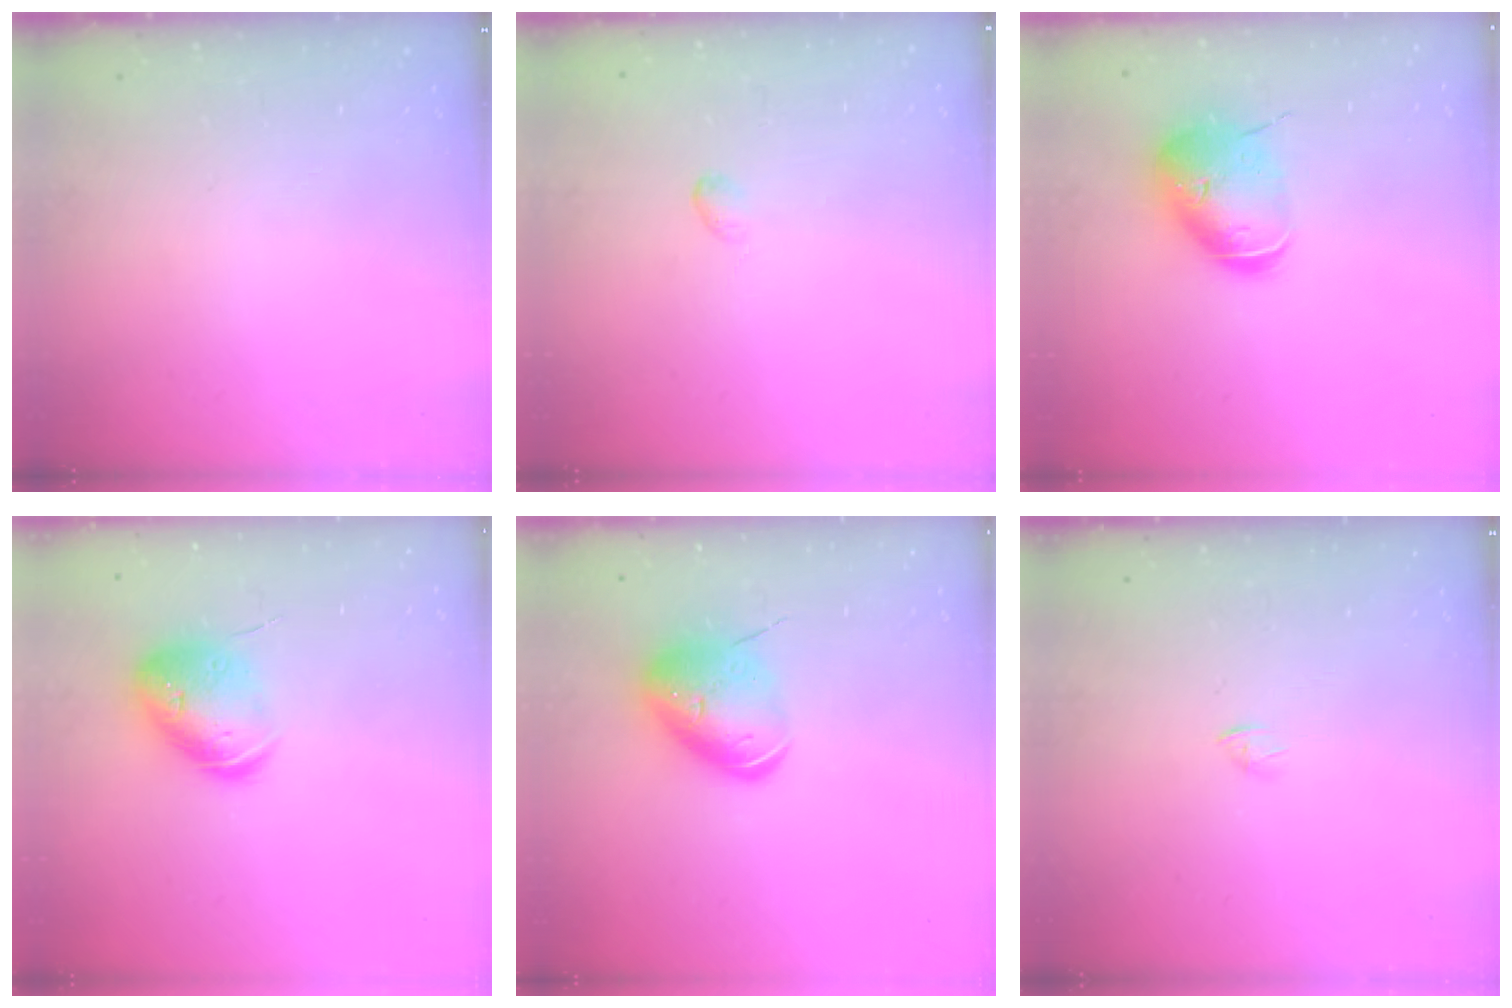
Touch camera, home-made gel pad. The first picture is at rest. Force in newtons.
{"total": 2.7, "press": 2.7, "slide": 0.5}
{"total": 14.1, "press": 14.0, "slide": 2.0}
{"total": 14.8, "press": 14.7, "slide": 2.0}
{"total": 12.9, "press": 12.7, "slide": 2.3}
{"total": 1.4, "press": 1.3, "slide": 0.4}